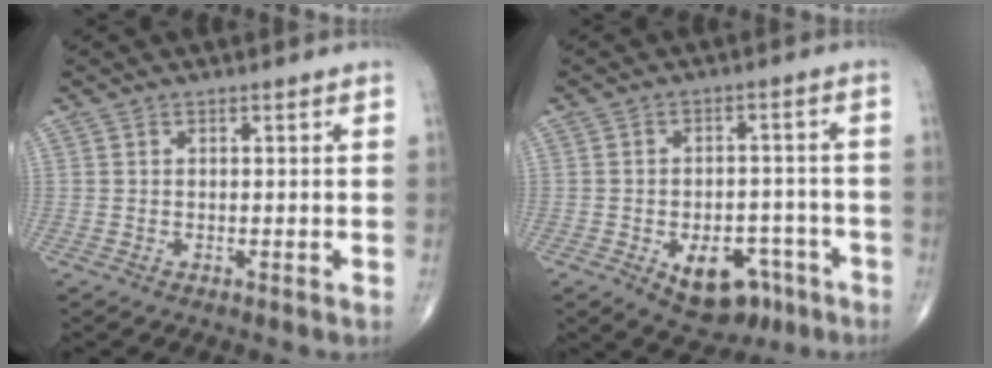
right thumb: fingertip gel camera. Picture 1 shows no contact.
{"total": 11.0, "force": [-5.4, 6.8, 6.9], "torque": [-0.067, 0.033, -0.066]}